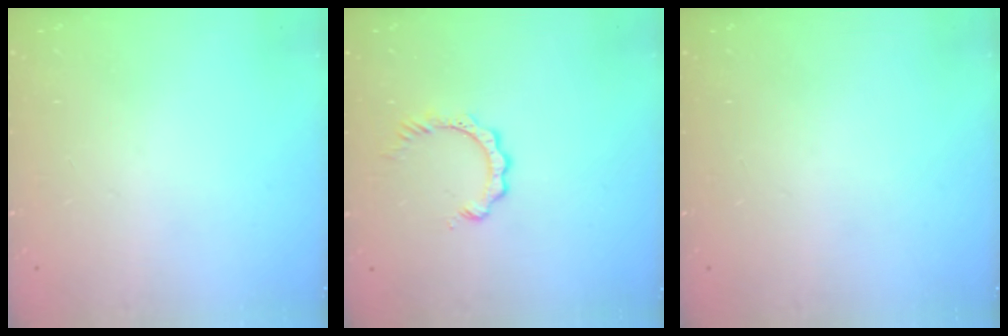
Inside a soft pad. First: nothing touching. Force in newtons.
{"total": 3.0, "press": 2.9, "slide": 0.3}
{"total": 0.0}